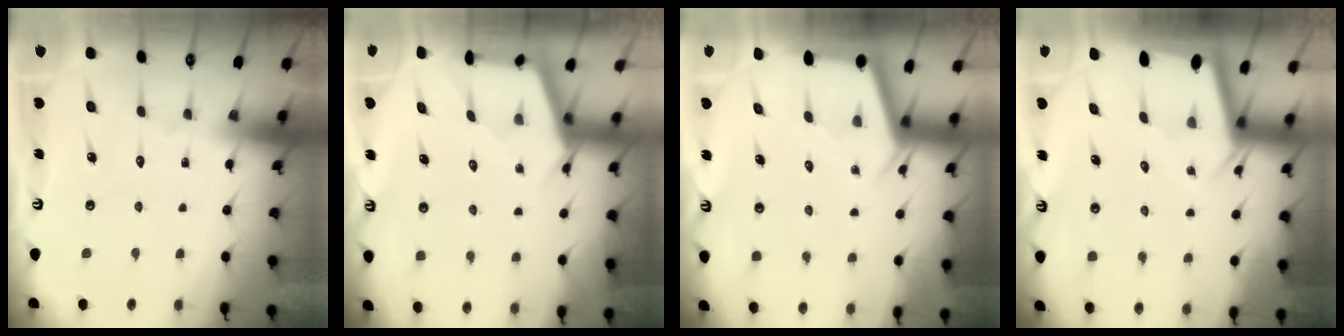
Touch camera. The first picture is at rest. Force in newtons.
{"total": 2.6, "press": 2.5, "slide": 0.3}
{"total": 2.3, "press": 2.3, "slide": 0.2}
{"total": 2.2, "press": 2.2, "slide": 0.1}